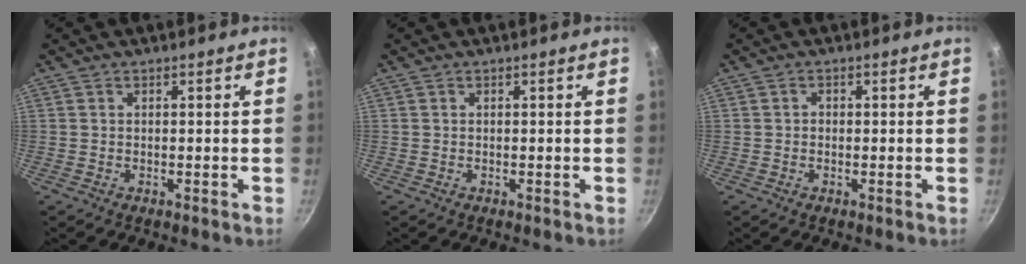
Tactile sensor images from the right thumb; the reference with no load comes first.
{"total": 0.0}
{"total": 0.8, "force": [-0.1, 0.7, 0.3], "torque": [-0.004, 0.004, -0.003]}